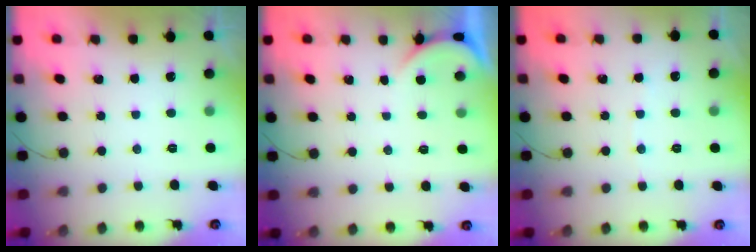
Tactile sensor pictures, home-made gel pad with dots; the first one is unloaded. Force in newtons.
{"total": 0.8, "press": 0.7, "slide": 0.2}
{"total": 2.6, "press": 2.6, "slide": 0.3}